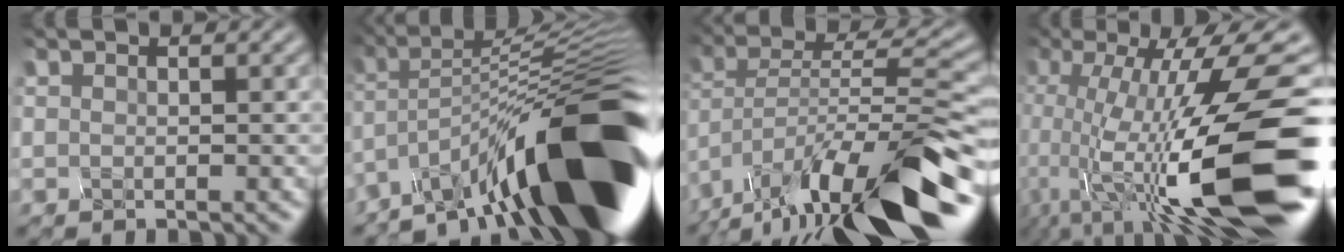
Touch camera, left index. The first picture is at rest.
{"total": 16.4, "force": [-9.8, 2.8, 12.8], "torque": [-0.179, 0.021, -0.163]}
{"total": 15.3, "force": [-10.9, 3.3, 10.3], "torque": [-0.196, 0.007, -0.182]}
{"total": 16.1, "force": [-4.9, 3.7, 14.9], "torque": [-0.251, 0.006, -0.084]}